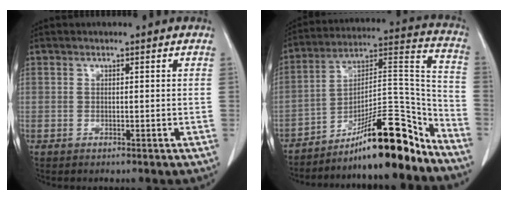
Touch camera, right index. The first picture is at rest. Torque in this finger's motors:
{"motor_torque": [1.07, -1.07, 0.82, 0.13]}